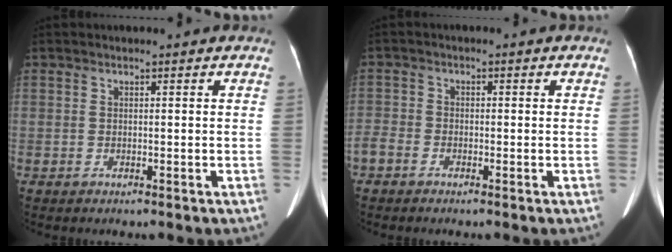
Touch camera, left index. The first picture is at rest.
{"total": 3.9, "force": [-2.4, 2.5, 1.6], "torque": [-0.042, 0.008, -0.050]}